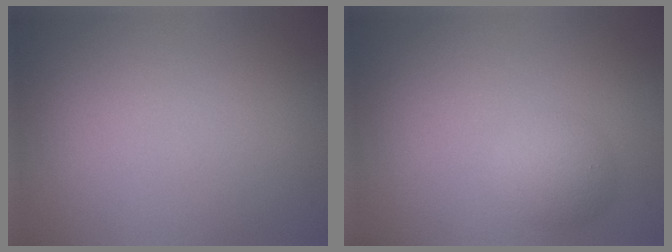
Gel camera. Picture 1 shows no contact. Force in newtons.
{"total": 2.4, "press": 2.4, "slide": 0.1}